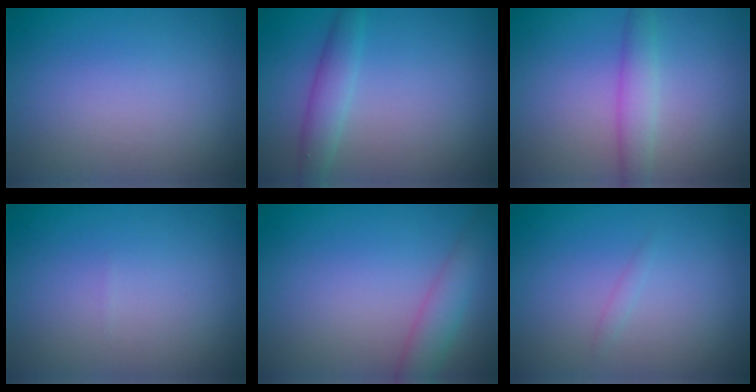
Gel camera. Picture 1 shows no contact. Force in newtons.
{"total": 2.3, "press": 2.3, "slide": 0.1}
{"total": 2.4, "press": 2.4, "slide": 0.1}
{"total": 0.0}
{"total": 3.0, "press": 3.0, "slide": 0.1}
{"total": 0.5, "press": 0.5, "slide": 0.0}